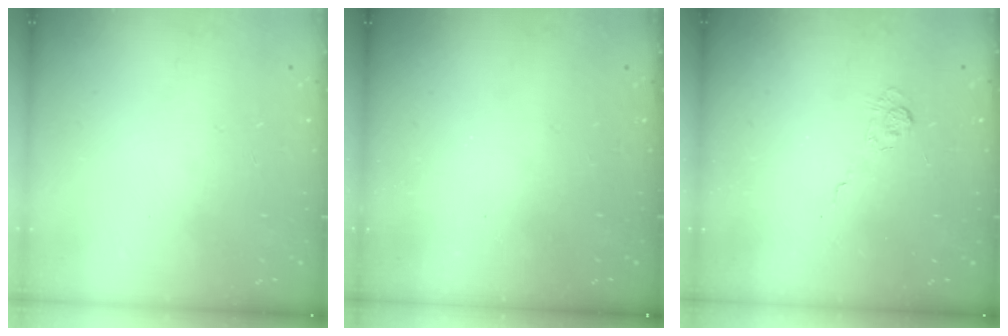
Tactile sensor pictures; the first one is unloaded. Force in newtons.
{"total": 1.8, "press": 1.6, "slide": 0.7}
{"total": 3.0, "press": 2.6, "slide": 1.6}